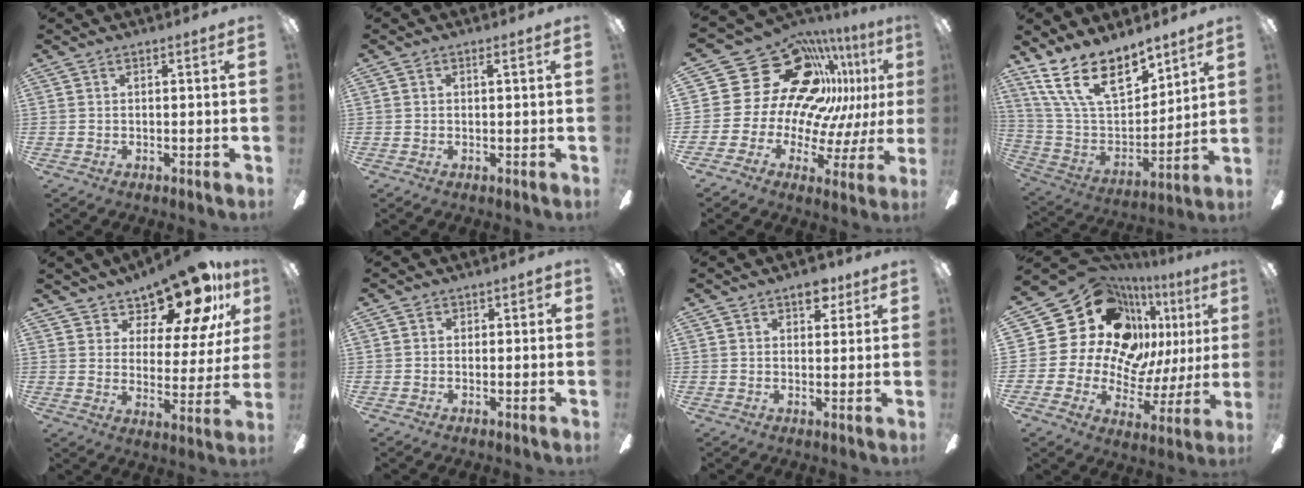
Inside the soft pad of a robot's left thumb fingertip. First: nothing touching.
{"total": 0.9, "force": [0.2, 0.4, 0.8], "torque": [-0.015, 0.005, 0.003]}
{"total": 27.8, "force": [12.3, 19.3, 15.9], "torque": [-0.263, -0.103, 0.271]}
{"total": 18.9, "force": [12.5, 9.0, 11.0], "torque": [-0.215, -0.078, 0.226]}
{"total": 15.7, "force": [13.1, 4.9, 7.2], "torque": [-0.122, -0.099, 0.224]}
{"total": 1.9, "force": [-0.8, 1.6, 0.9], "torque": [-0.014, 0.010, -0.016]}
{"total": 4.6, "force": [2.8, 2.8, 2.5], "torque": [-0.014, -0.006, 0.043]}
{"total": 23.6, "force": [9.2, 18.4, 11.5], "torque": [-0.197, -0.089, 0.200]}